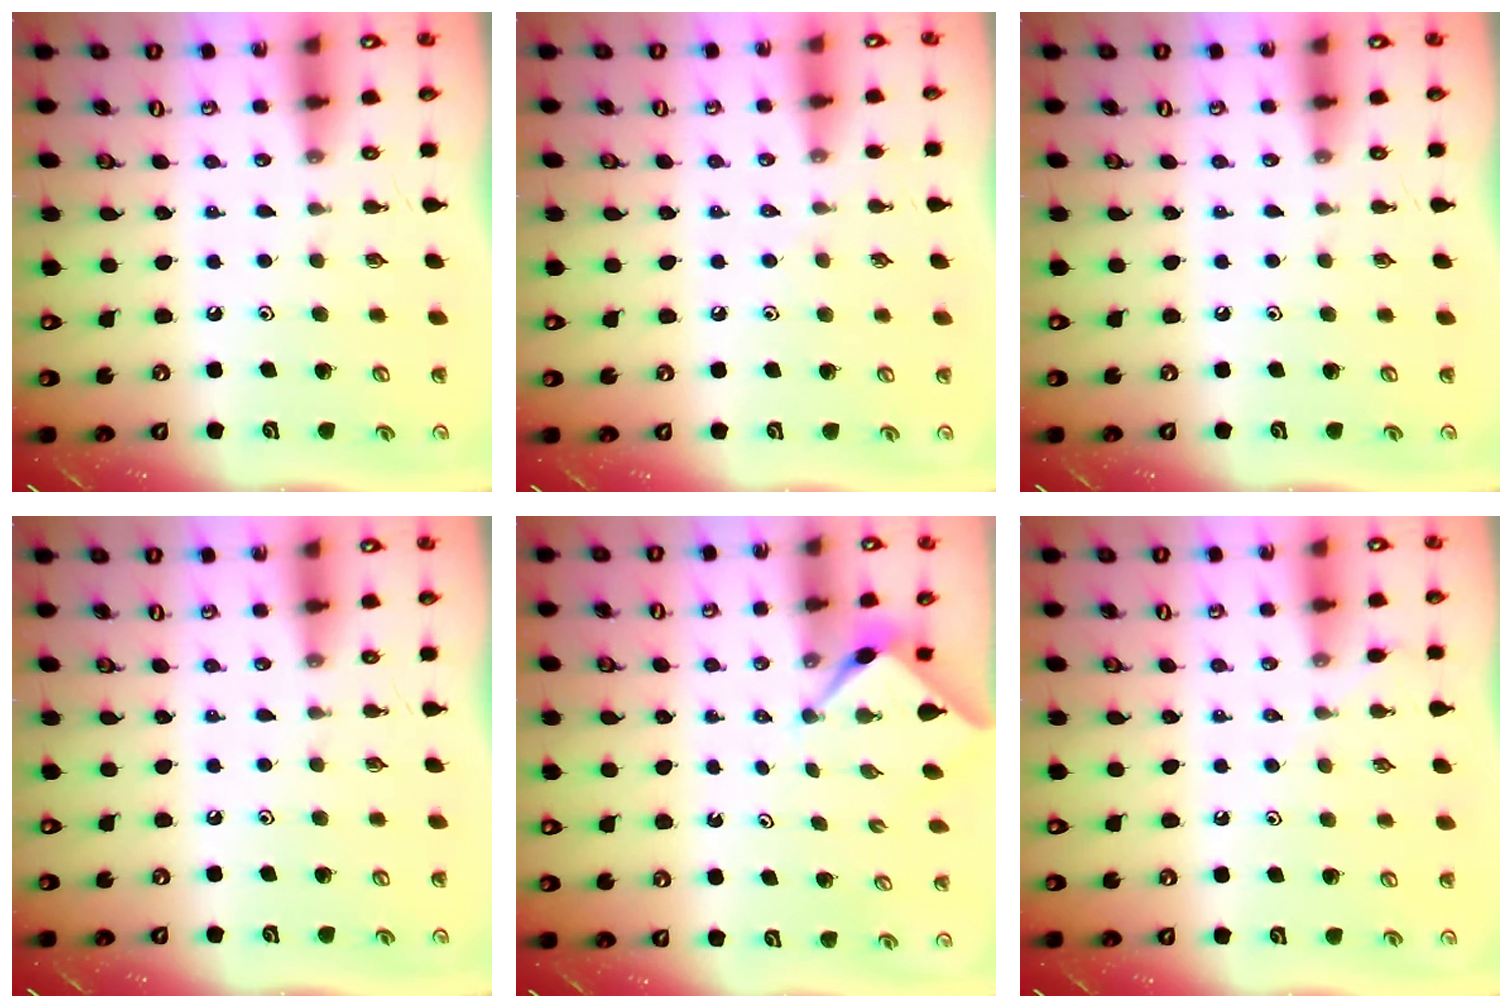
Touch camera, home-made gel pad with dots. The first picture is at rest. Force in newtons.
{"total": 2.8, "press": 2.7, "slide": 0.5}
{"total": 0.0}
{"total": 0.0}
{"total": 2.4, "press": 2.4, "slide": 0.3}
{"total": 4.9, "press": 4.8, "slide": 0.8}